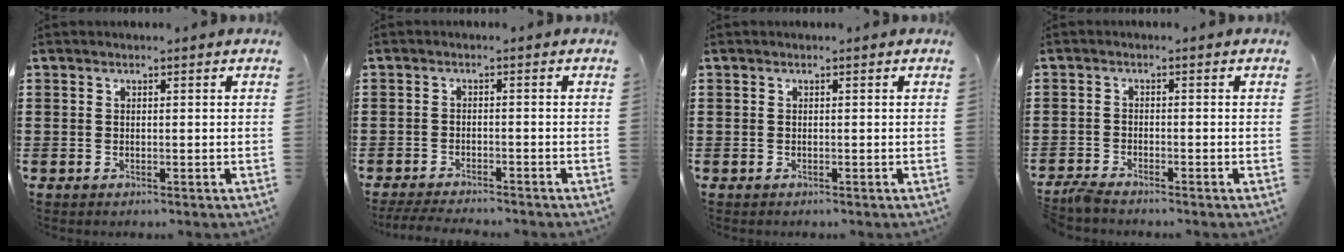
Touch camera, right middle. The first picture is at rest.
{"total": 2.7, "force": [-2.6, 0.1, 0.7], "torque": [-0.021, -0.004, -0.054]}
{"total": 0.0}
{"total": 2.4, "force": [-2.3, 0.1, 0.6], "torque": [-0.027, -0.004, -0.051]}